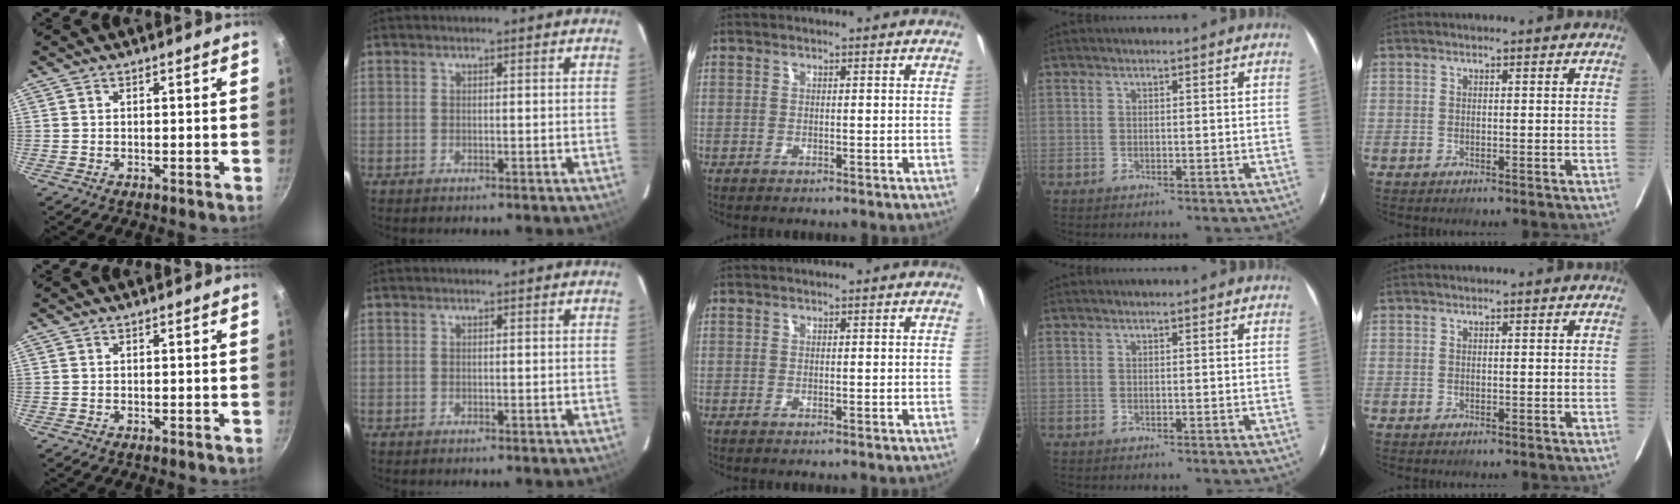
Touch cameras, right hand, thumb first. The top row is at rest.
{}